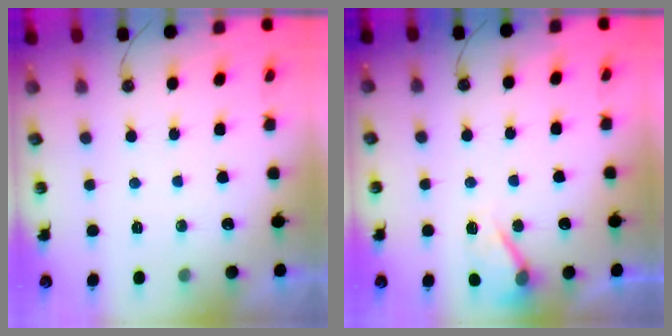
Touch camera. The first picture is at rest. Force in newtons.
{"total": 8.9, "press": 8.8, "slide": 1.5}